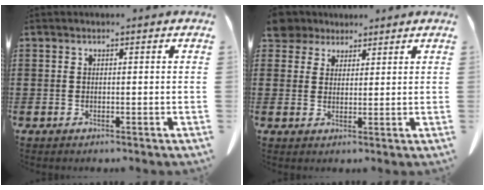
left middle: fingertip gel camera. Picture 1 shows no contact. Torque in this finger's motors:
{"motor_torque": [1.45, 0.69, 0.39, 0.13]}